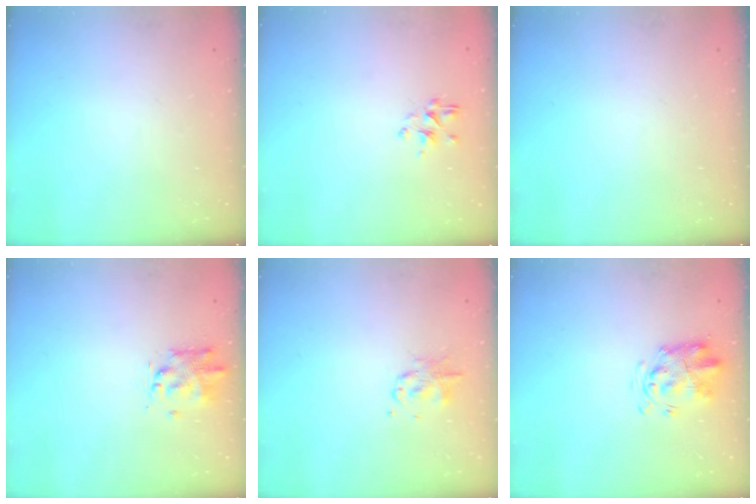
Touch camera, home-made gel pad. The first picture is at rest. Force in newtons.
{"total": 2.3, "press": 2.1, "slide": 0.9}
{"total": 0.0}
{"total": 2.6, "press": 2.5, "slide": 0.9}
{"total": 2.9, "press": 2.8, "slide": 0.4}
{"total": 3.3, "press": 3.3, "slide": 0.4}